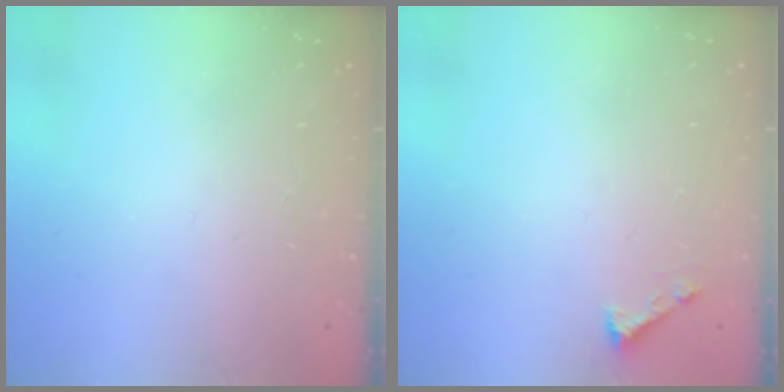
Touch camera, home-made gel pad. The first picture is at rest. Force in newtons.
{"total": 1.6, "press": 1.6, "slide": 0.1}